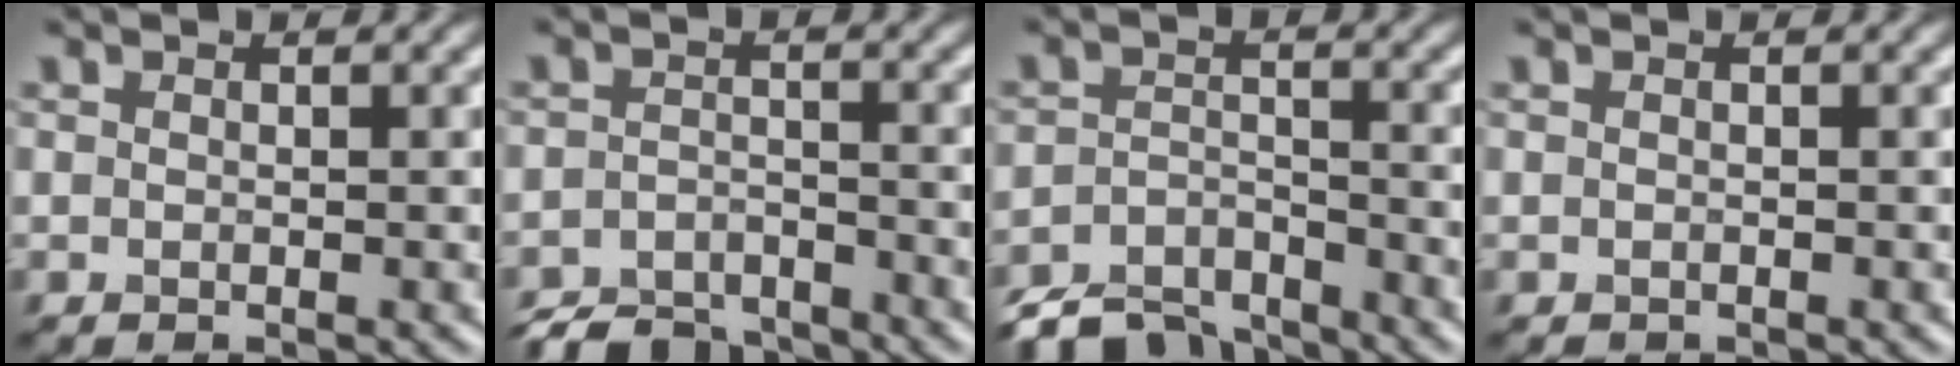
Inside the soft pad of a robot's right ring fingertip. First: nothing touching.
{"total": 5.3, "force": [-4.9, 1.6, 1.3], "torque": [-0.019, -0.009, -0.092]}
{"total": 6.1, "force": [-5.5, 2.0, 1.8], "torque": [-0.031, -0.014, -0.104]}
{"total": 0.0}